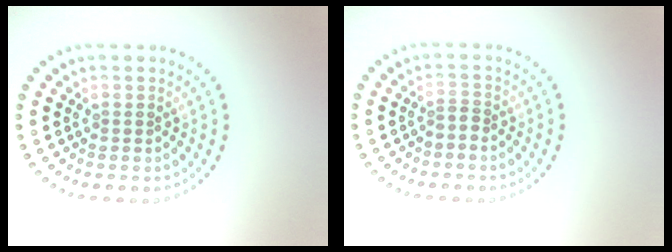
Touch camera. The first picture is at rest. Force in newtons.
{"total": 0.8, "press": 0.5, "slide": 0.6}